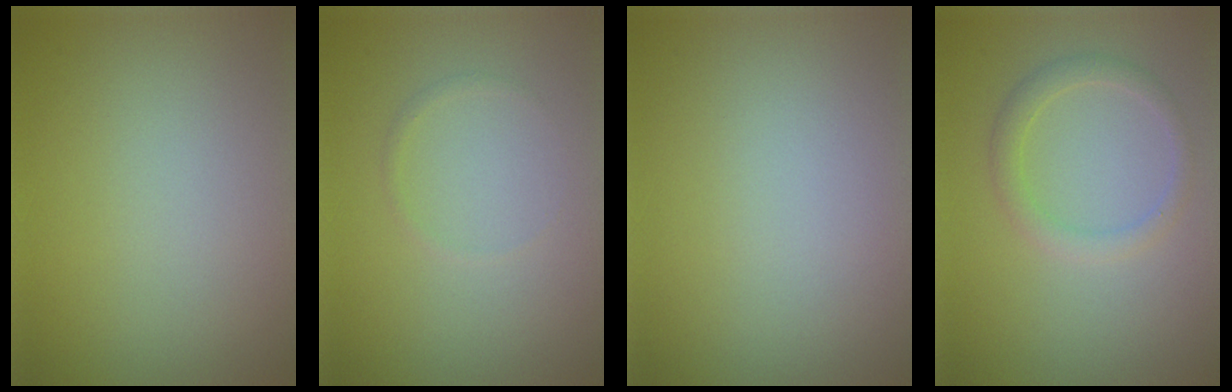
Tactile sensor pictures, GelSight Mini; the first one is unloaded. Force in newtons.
{"total": 0.5, "press": 0.5, "slide": 0.0}
{"total": 0.0}
{"total": 1.9, "press": 1.9, "slide": 0.1}